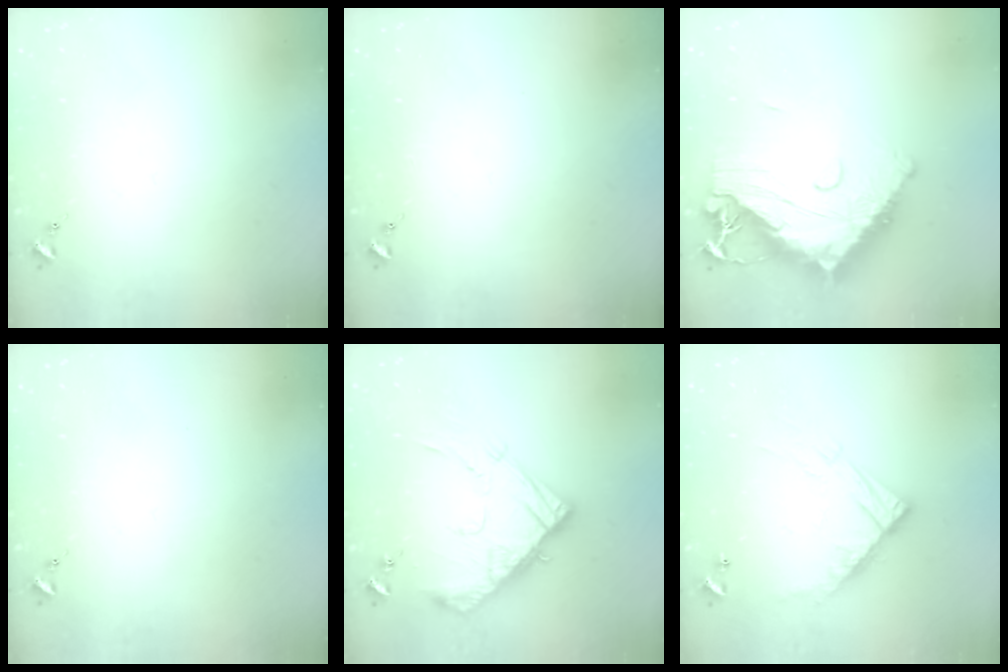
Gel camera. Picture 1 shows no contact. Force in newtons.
{"total": 0.0}
{"total": 22.9, "press": 22.7, "slide": 2.4}
{"total": 0.0}
{"total": 15.9, "press": 15.9, "slide": 1.2}
{"total": 14.3, "press": 14.3, "slide": 1.0}